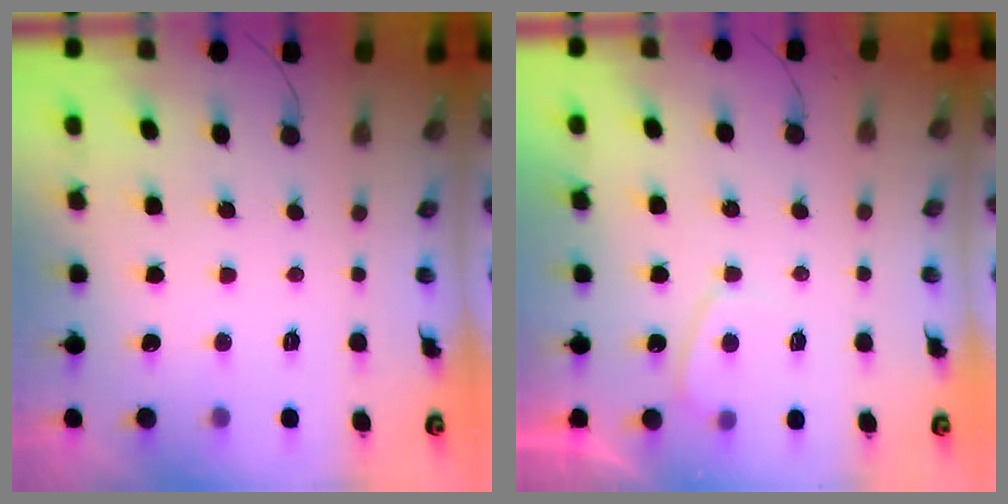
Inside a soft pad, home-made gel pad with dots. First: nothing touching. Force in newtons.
{"total": 2.0, "press": 2.0, "slide": 0.6}